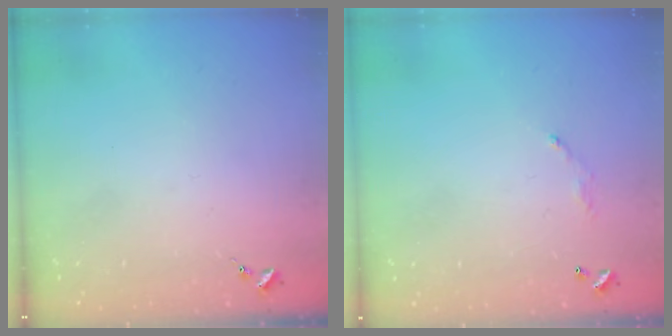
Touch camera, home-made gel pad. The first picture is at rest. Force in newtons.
{"total": 4.0, "press": 4.0, "slide": 0.2}